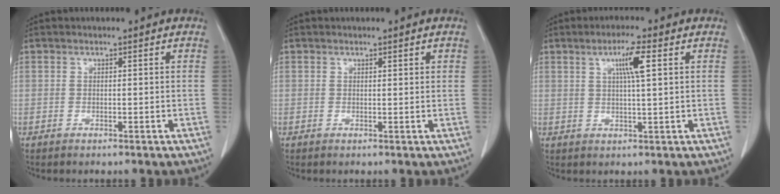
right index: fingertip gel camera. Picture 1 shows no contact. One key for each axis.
{"total": 0.8, "fx": 0.5, "fy": 0.2, "fz": 0.6, "tx": -0.009, "ty": 0.000, "tz": 0.007}
{"total": 5.0, "fx": 1.8, "fy": 0.0, "fz": 4.7, "tx": -0.081, "ty": 0.002, "tz": 0.030}